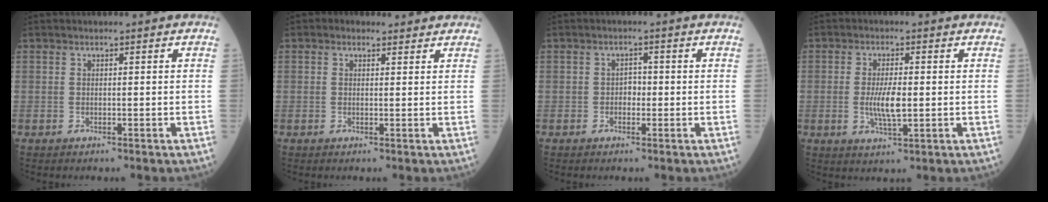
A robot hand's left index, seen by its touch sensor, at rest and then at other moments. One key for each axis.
{"total": 2.0, "fx": 1.5, "fy": 1.2, "fz": 0.4, "tx": -0.007, "ty": 0.014, "tz": 0.019}
{"total": 1.6, "fx": -0.3, "fy": 1.1, "fz": 1.1, "tx": -0.012, "ty": 0.006, "tz": -0.008}
{"total": 4.9, "fx": -0.3, "fy": 1.1, "fz": 4.8, "tx": -0.100, "ty": -0.008, "tz": -0.005}